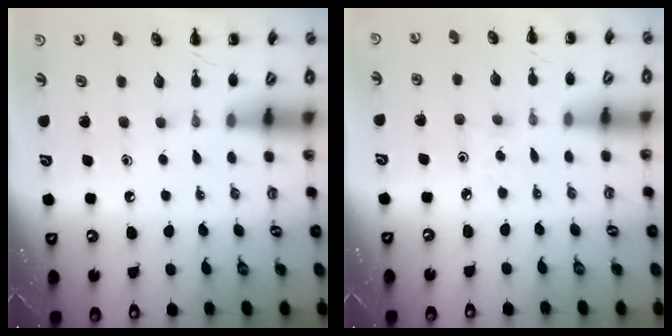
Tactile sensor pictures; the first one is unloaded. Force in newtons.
{"total": 1.5, "press": 1.4, "slide": 0.6}